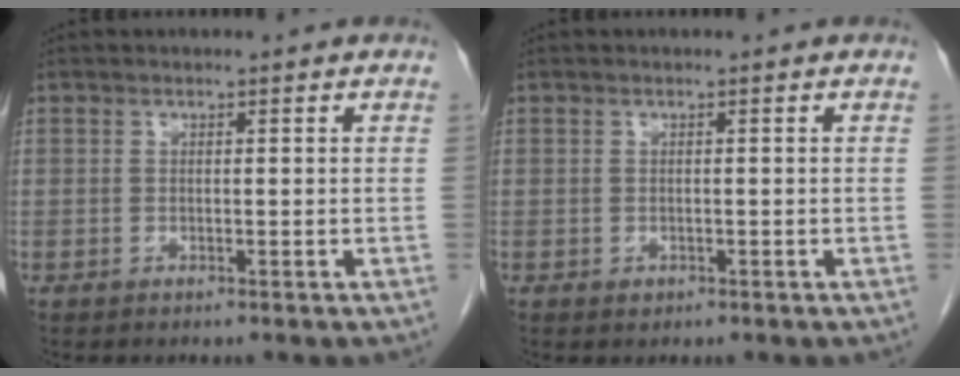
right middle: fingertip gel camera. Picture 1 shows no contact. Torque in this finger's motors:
{"motor_torque": [0.26, -0.18, -0.02, -0.01]}